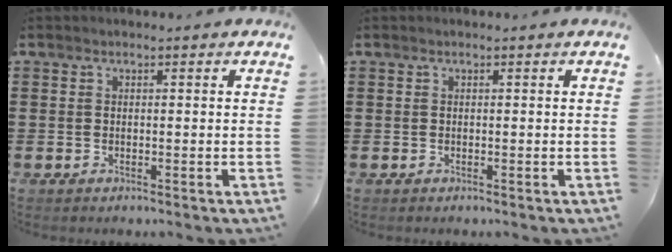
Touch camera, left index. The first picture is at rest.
{"total": 0.0}